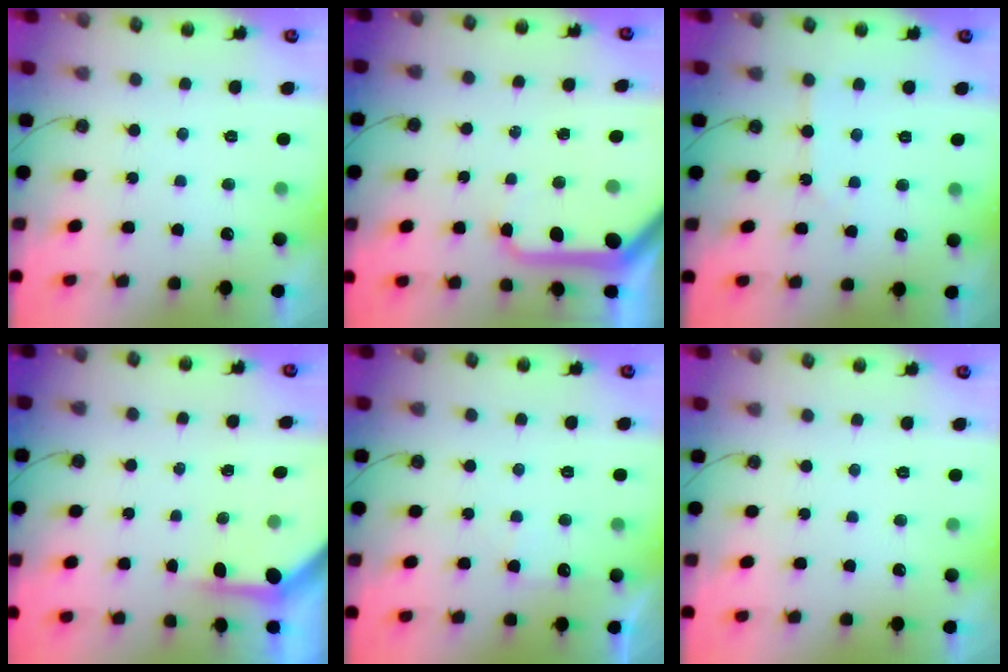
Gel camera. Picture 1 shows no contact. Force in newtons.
{"total": 13.0, "press": 12.9, "slide": 1.7}
{"total": 4.1, "press": 4.1, "slide": 0.7}
{"total": 3.9, "press": 3.9, "slide": 0.3}
{"total": 6.3, "press": 6.3, "slide": 0.7}
{"total": 0.0}